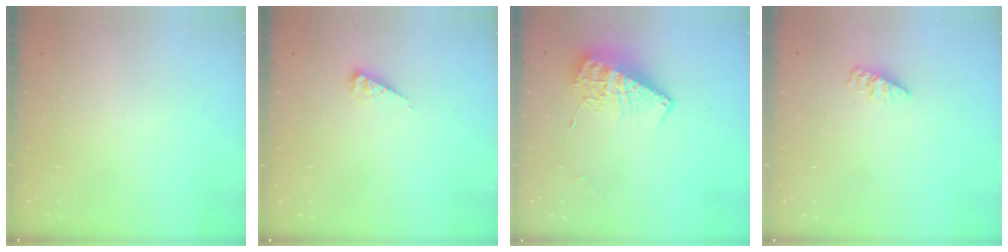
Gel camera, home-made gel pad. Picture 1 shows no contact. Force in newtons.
{"total": 6.1, "press": 6.1, "slide": 0.7}
{"total": 13.5, "press": 13.4, "slide": 1.1}
{"total": 2.4, "press": 2.4, "slide": 0.3}